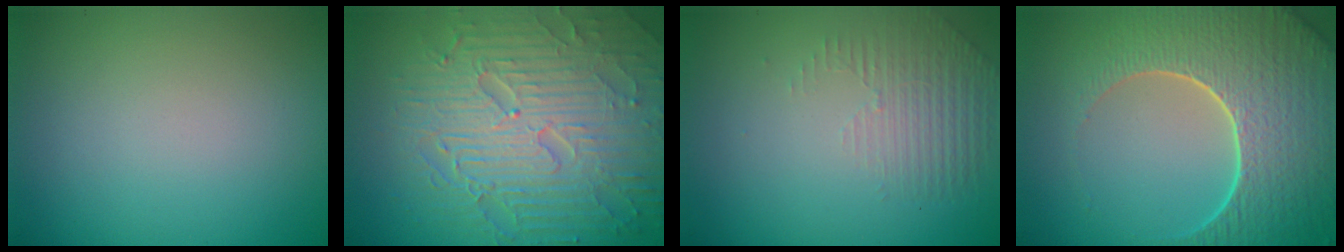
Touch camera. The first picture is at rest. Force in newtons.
{"total": 9.0, "press": 6.4, "slide": 6.4}
{"total": 1.3, "press": 0.5, "slide": 1.2}
{"total": 8.8, "press": 6.3, "slide": 6.2}